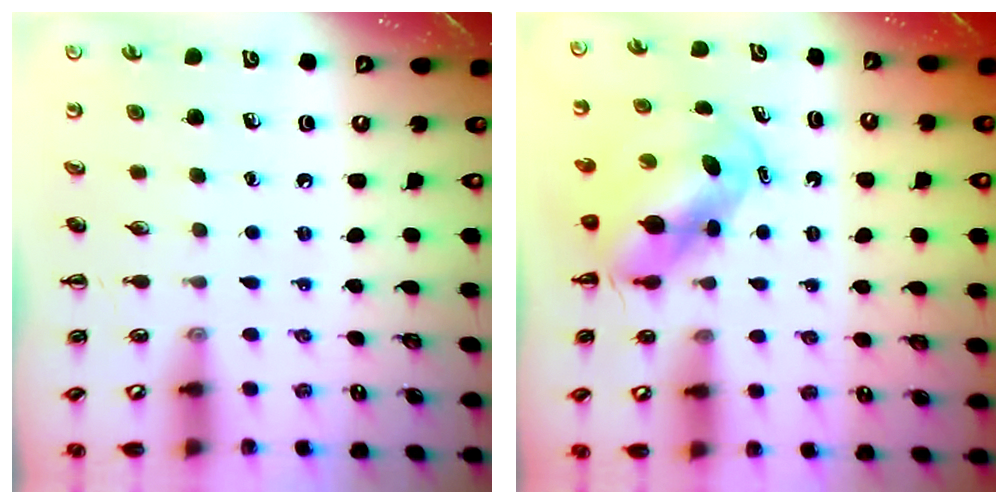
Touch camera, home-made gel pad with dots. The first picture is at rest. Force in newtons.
{"total": 5.4, "press": 5.3, "slide": 0.7}